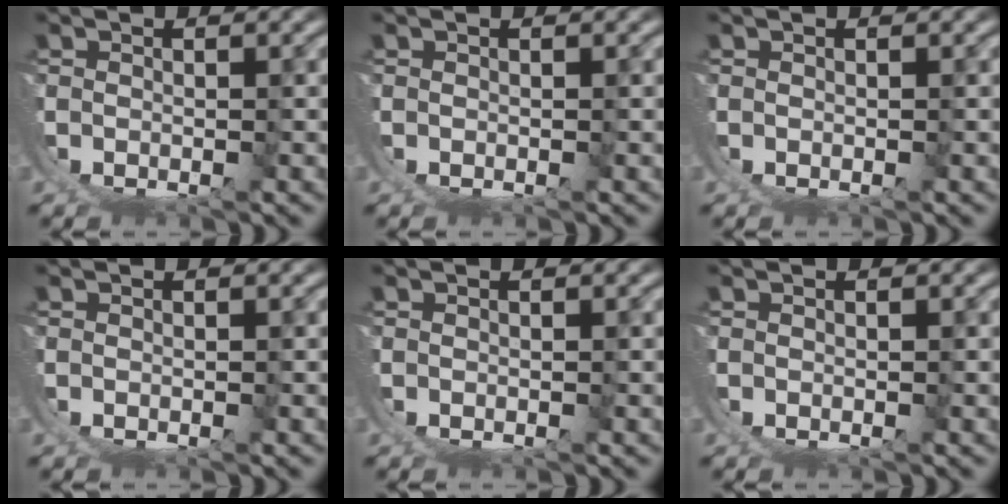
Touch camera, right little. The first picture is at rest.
{"total": 0.0}
{"total": 0.0}
{"total": 0.0}
{"total": 0.0}
{"total": 0.0}